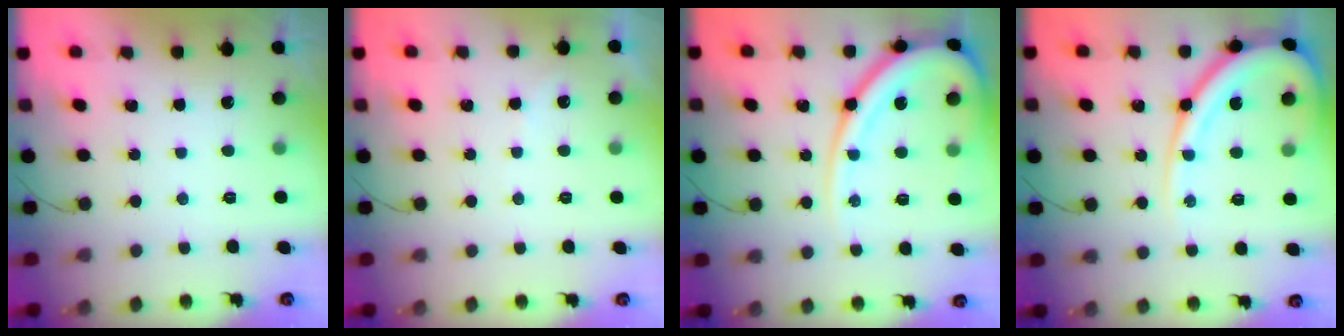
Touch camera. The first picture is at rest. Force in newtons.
{"total": 4.0, "press": 3.9, "slide": 0.6}
{"total": 17.4, "press": 17.3, "slide": 1.7}
{"total": 15.0, "press": 14.8, "slide": 1.9}